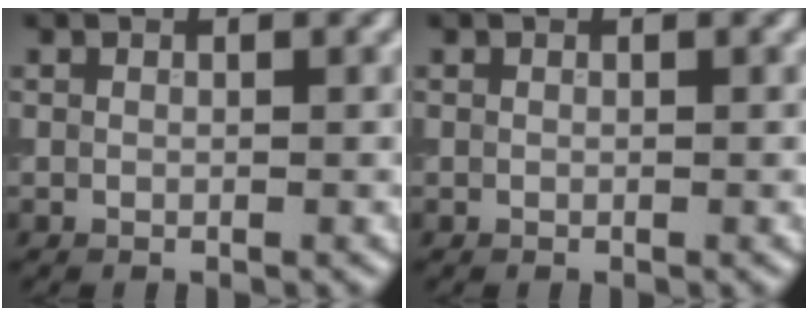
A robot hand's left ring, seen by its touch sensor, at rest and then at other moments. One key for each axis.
{"total": 0.0}